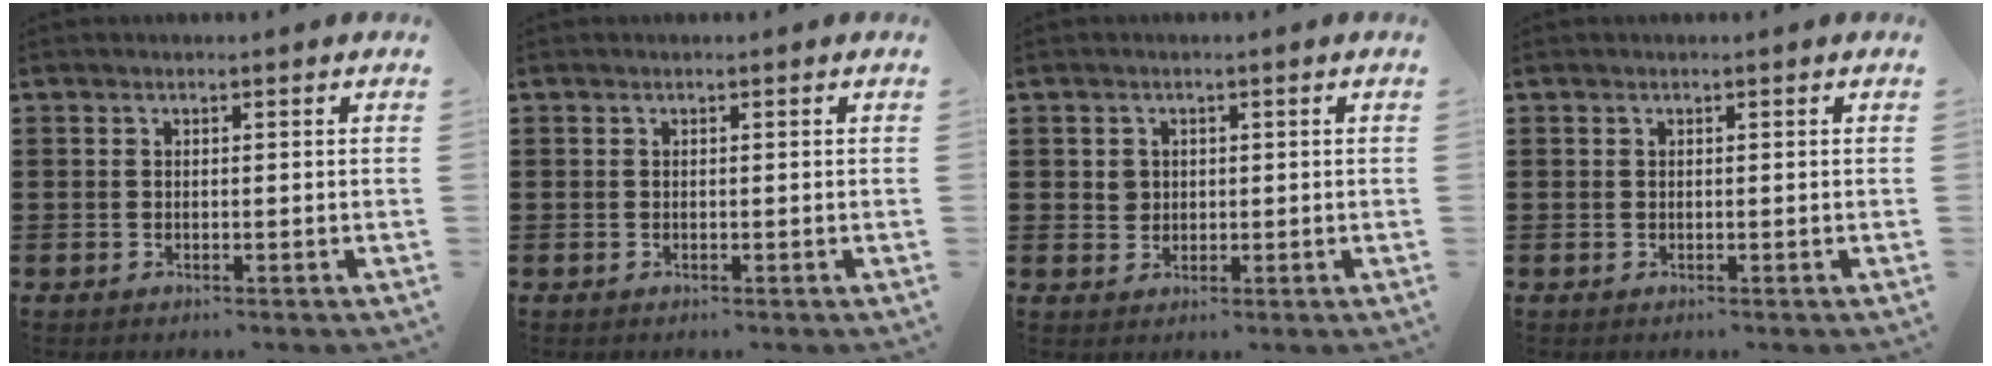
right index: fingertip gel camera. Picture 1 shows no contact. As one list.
[{"total": 0.0}, {"total": 1.8, "force": [0.5, 1.7, 0.6], "torque": [-0.017, 0.008, 0.009]}, {"total": 0.0}]